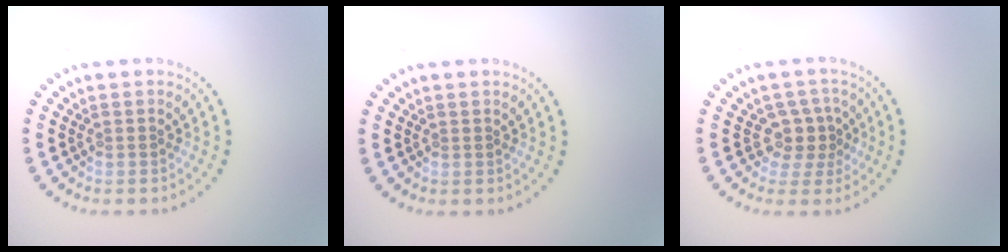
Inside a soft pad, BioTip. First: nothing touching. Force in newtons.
{"total": 0.0}
{"total": 2.5, "press": 1.8, "slide": 1.7}